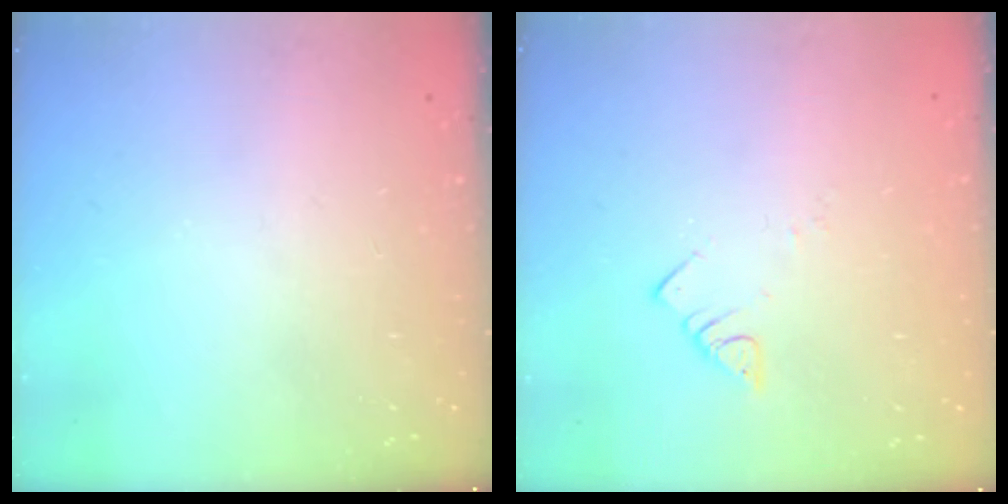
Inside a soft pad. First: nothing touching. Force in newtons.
{"total": 3.4, "press": 3.4, "slide": 0.3}